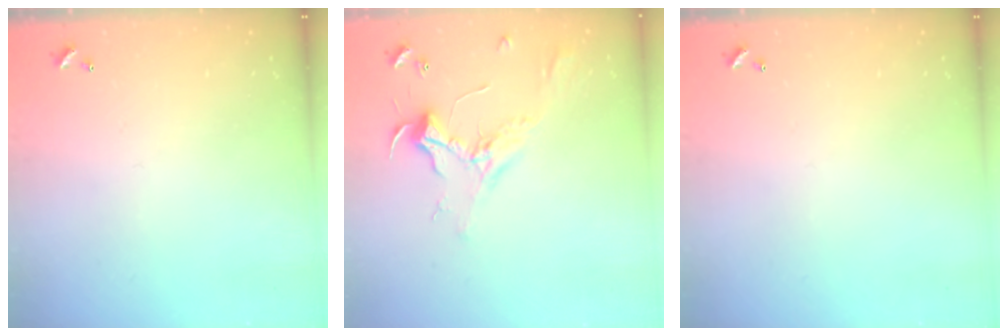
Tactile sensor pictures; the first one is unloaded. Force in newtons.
{"total": 2.3, "press": 2.2, "slide": 0.6}
{"total": 0.0}